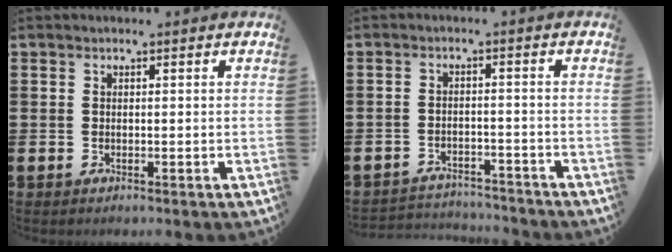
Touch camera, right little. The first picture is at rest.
{"total": 2.8, "force": [-2.8, 0.3, -0.2], "torque": [-0.004, 0.002, -0.060]}